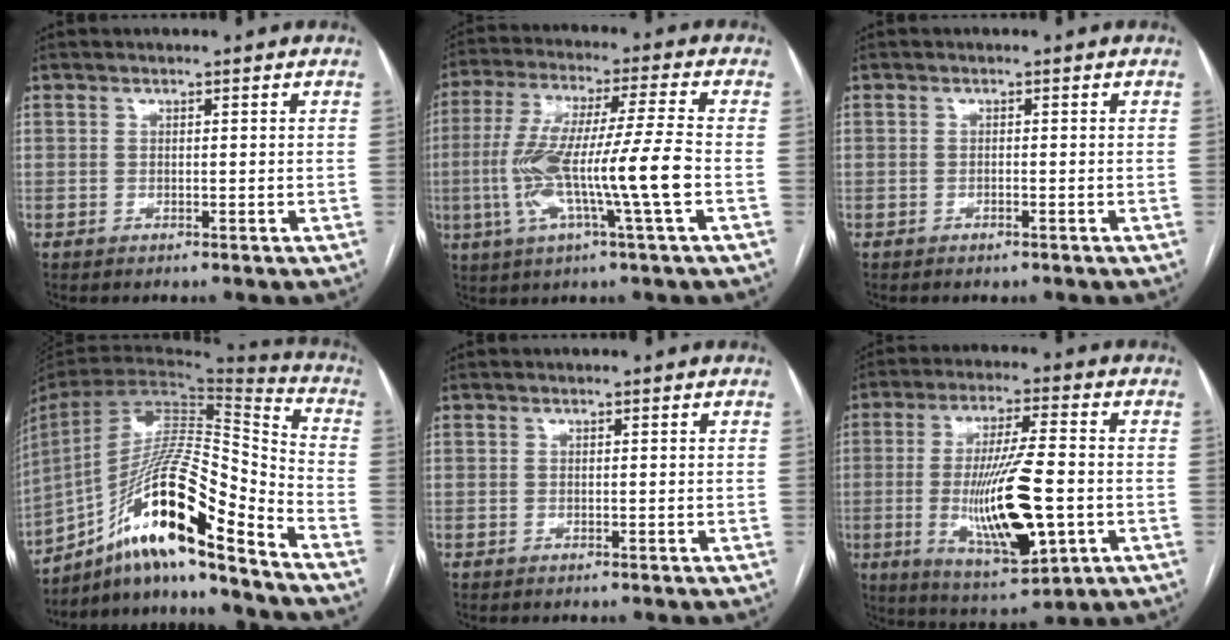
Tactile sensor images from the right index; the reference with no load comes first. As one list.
[{"total": 14.7, "force": [-3.0, -0.3, 14.4], "torque": [-0.284, 0.002, -0.060]}, {"total": 0.8, "force": [-0.6, 0.2, 0.5], "torque": [-0.011, -0.002, -0.005]}, {"total": 20.3, "force": [-13.7, 1.9, 14.9], "torque": [-0.276, 0.008, -0.241]}, {"total": 0.0}, {"total": 15.5, "force": [-2.9, 3.0, 15.0], "torque": [-0.277, -0.013, -0.038]}]